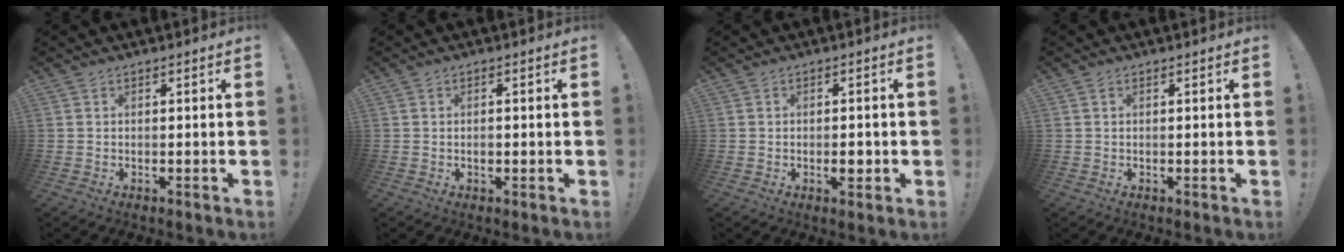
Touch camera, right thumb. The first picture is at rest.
{"total": 1.0, "force": [-0.5, 0.6, 0.6], "torque": [-0.003, -0.003, -0.011]}
{"total": 2.6, "force": [-1.0, 1.3, 2.1], "torque": [-0.023, 0.001, -0.018]}
{"total": 0.0}